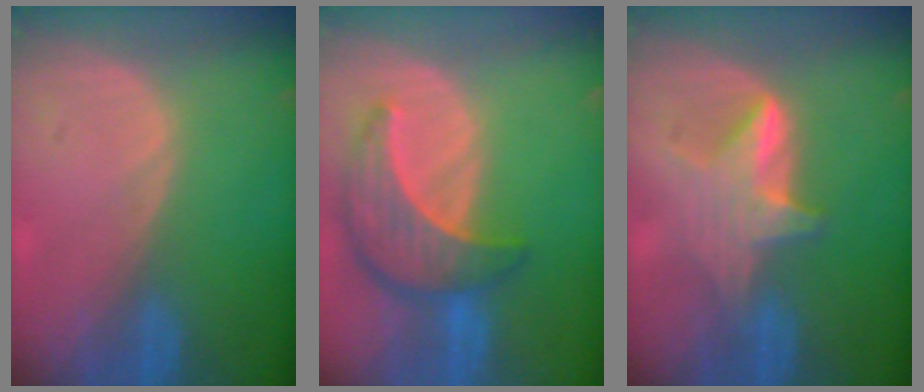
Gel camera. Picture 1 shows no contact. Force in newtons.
{"total": 8.6, "press": 7.7, "slide": 3.8}
{"total": 6.1, "press": 5.7, "slide": 2.1}